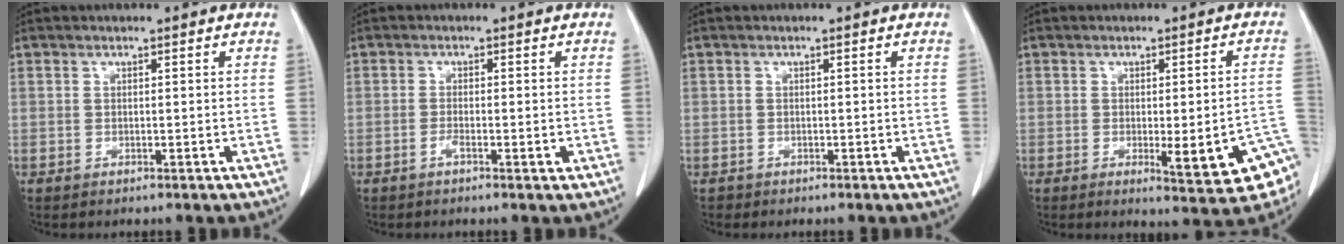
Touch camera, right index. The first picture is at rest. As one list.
[{"total": 2.3, "force": [-0.9, 0.4, 2.0], "torque": [-0.032, -0.001, -0.015]}, {"total": 0.6, "force": [-0.3, 0.5, -0.2], "torque": [0.004, 0.005, -0.008]}, {"total": 11.8, "force": [-4.1, 2.0, 10.9], "torque": [-0.073, 0.010, -0.043]}]